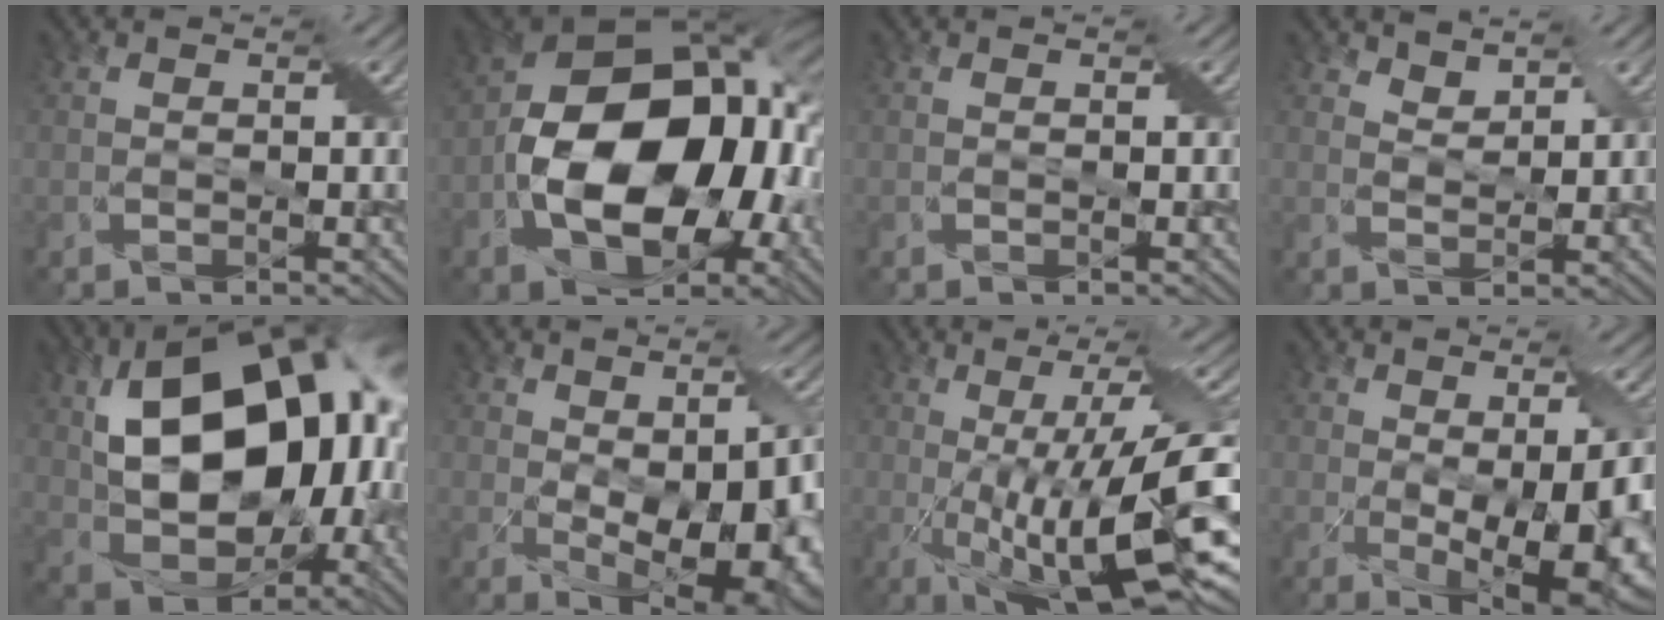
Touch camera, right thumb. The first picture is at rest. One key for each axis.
{"total": 17.8, "fx": -2.6, "fy": 11.3, "fz": 13.5, "tx": -0.228, "ty": -0.016, "tz": -0.050}
{"total": 0.0}
{"total": 2.2, "fx": 2.2, "fy": 0.4, "fz": 0.0, "tx": -0.005, "ty": -0.004, "tz": 0.042}
{"total": 18.1, "fx": 2.3, "fy": 11.7, "fz": 13.7, "tx": -0.242, "ty": 0.003, "tz": 0.045}
{"total": 13.8, "fx": -2.2, "fy": 7.5, "fz": 11.3, "tx": -0.162, "ty": -0.049, "tz": 0.000}
{"total": 17.3, "fx": -2.9, "fy": 4.5, "fz": 16.4, "tx": -0.239, "ty": -0.006, "tz": -0.041}
{"total": 12.5, "fx": -2.5, "fy": 5.5, "fz": 11.0, "tx": -0.162, "ty": -0.042, "tz": -0.010}